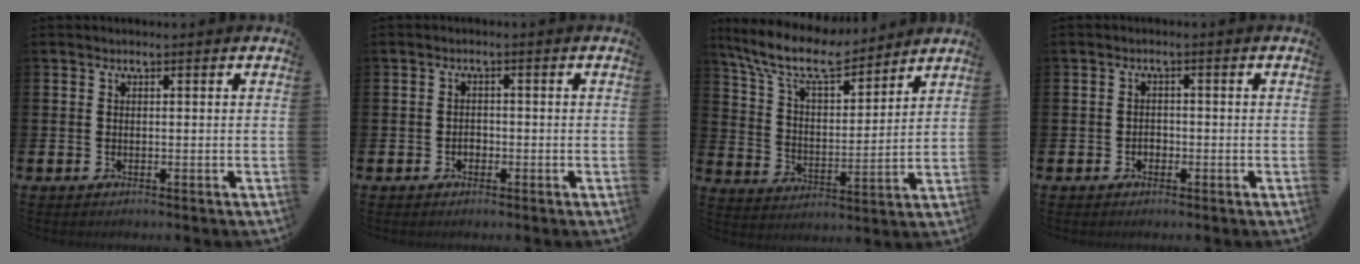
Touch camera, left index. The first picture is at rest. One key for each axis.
{"total": 1.3, "fx": -0.6, "fy": 1.0, "fz": 0.4, "tx": -0.010, "ty": 0.003, "tz": -0.014}
{"total": 10.3, "fx": 9.1, "fy": 2.6, "fz": 4.2, "tx": -0.117, "ty": -0.046, "tz": 0.160}
{"total": 1.4, "fx": -0.6, "fy": 1.1, "fz": 0.4, "tx": -0.010, "ty": 0.004, "tz": -0.015}